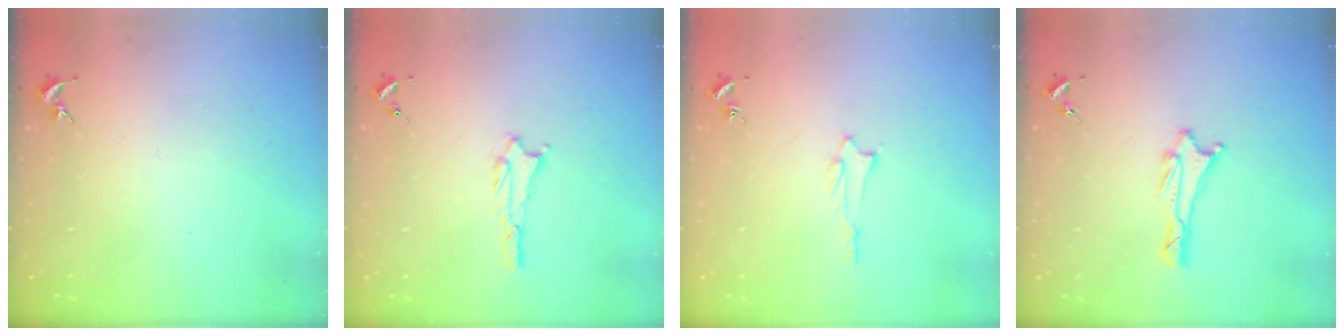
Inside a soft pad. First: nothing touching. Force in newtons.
{"total": 1.8, "press": 1.8, "slide": 0.2}
{"total": 1.2, "press": 1.2, "slide": 0.1}
{"total": 1.3, "press": 1.3, "slide": 0.1}